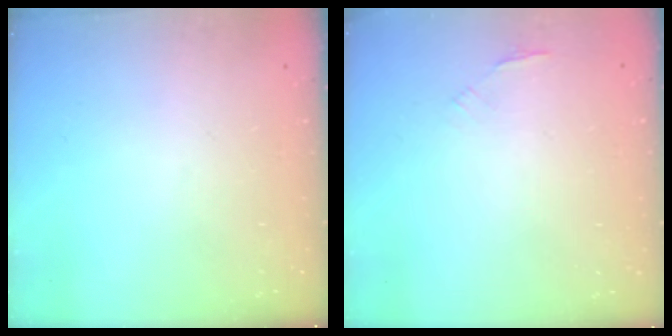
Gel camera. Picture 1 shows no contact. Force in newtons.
{"total": 1.1, "press": 1.0, "slide": 0.5}